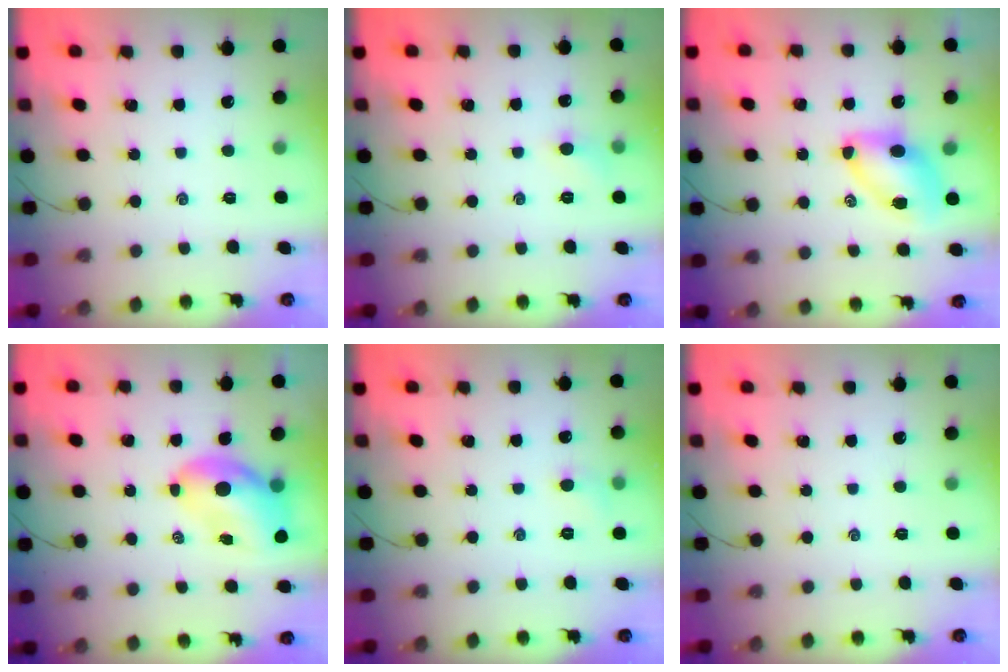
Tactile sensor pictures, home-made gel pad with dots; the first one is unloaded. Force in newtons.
{"total": 4.8, "press": 4.5, "slide": 1.5}
{"total": 8.4, "press": 8.3, "slide": 1.2}
{"total": 7.4, "press": 7.1, "slide": 2.2}
{"total": 4.8, "press": 4.6, "slide": 1.3}
{"total": 0.0}